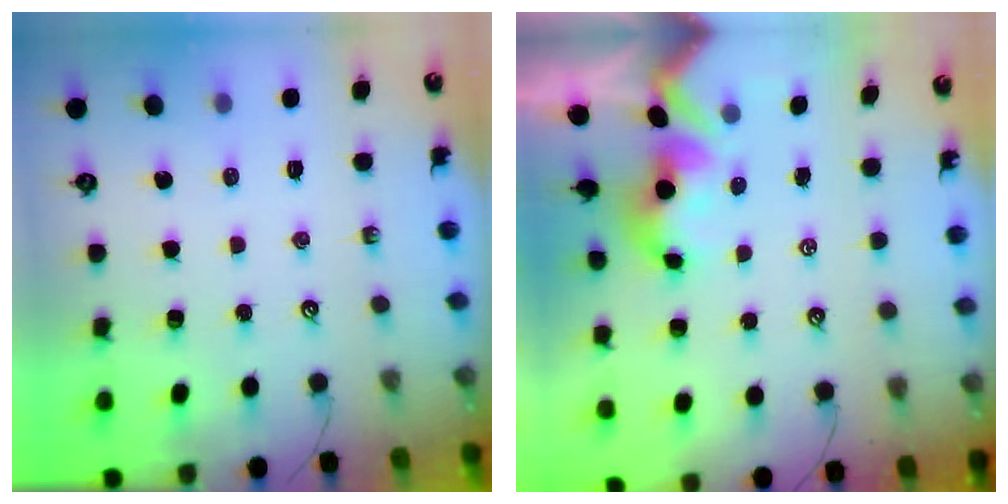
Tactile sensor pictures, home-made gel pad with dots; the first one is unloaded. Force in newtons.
{"total": 2.2, "press": 2.1, "slide": 0.7}